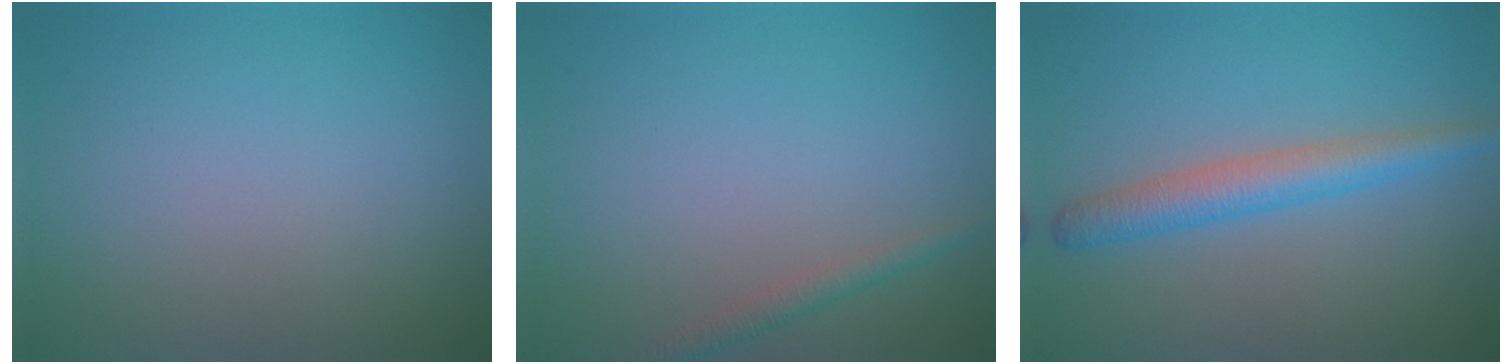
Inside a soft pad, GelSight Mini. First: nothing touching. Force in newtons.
{"total": 1.5, "press": 1.5, "slide": 0.0}
{"total": 3.7, "press": 3.7, "slide": 0.1}